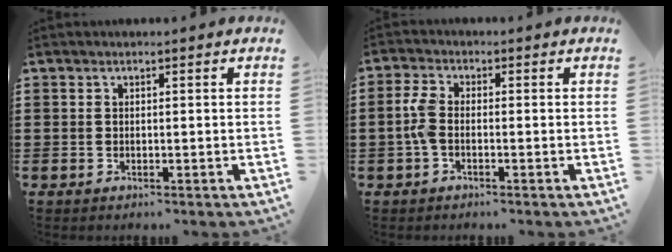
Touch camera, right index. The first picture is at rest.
{"total": 3.5, "force": [-0.8, 1.6, 3.0], "torque": [-0.075, -0.003, -0.021]}